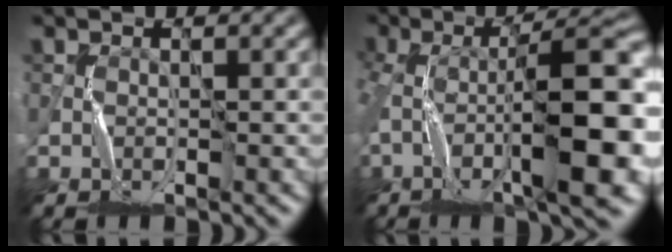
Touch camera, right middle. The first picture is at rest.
{"total": 12.9, "force": [-3.4, 3.5, 12.0], "torque": [-0.193, 0.006, -0.050]}